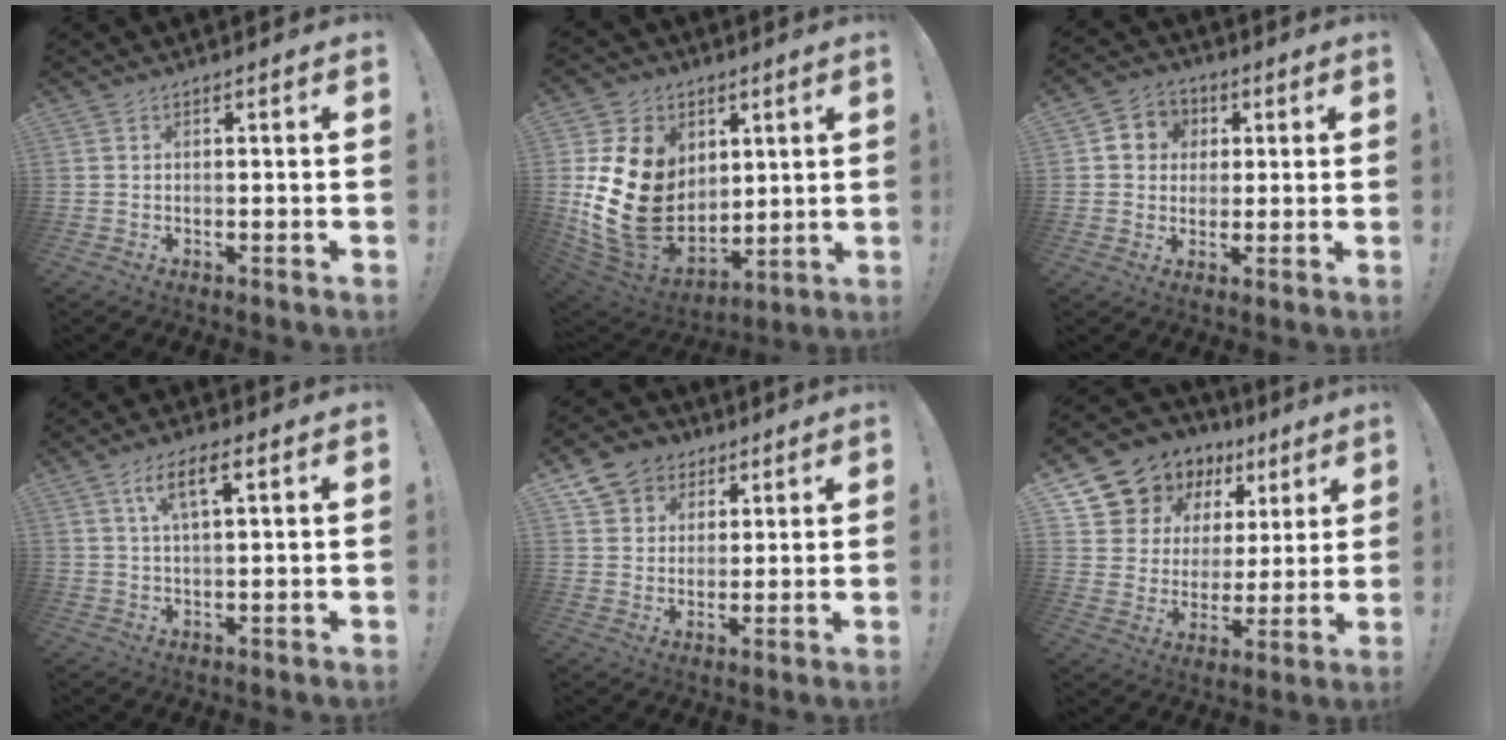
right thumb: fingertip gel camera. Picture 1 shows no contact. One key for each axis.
{"total": 22.1, "fx": 2.4, "fy": 16.8, "fz": 14.1, "tx": -0.273, "ty": -0.021, "tz": 0.063}
{"total": 8.1, "fx": 0.8, "fy": 7.8, "fz": 2.2, "tx": -0.026, "ty": 0.003, "tz": 0.020}
{"total": 7.1, "fx": 3.2, "fy": 1.8, "fz": 6.0, "tx": -0.105, "ty": 0.001, "tz": 0.051}
{"total": 10.1, "fx": 5.2, "fy": 8.2, "fz": 2.7, "tx": -0.035, "ty": -0.029, "tz": 0.105}
{"total": 12.9, "fx": 9.7, "fy": 8.2, "fz": 2.3, "tx": -0.046, "ty": -0.075, "tz": 0.191}